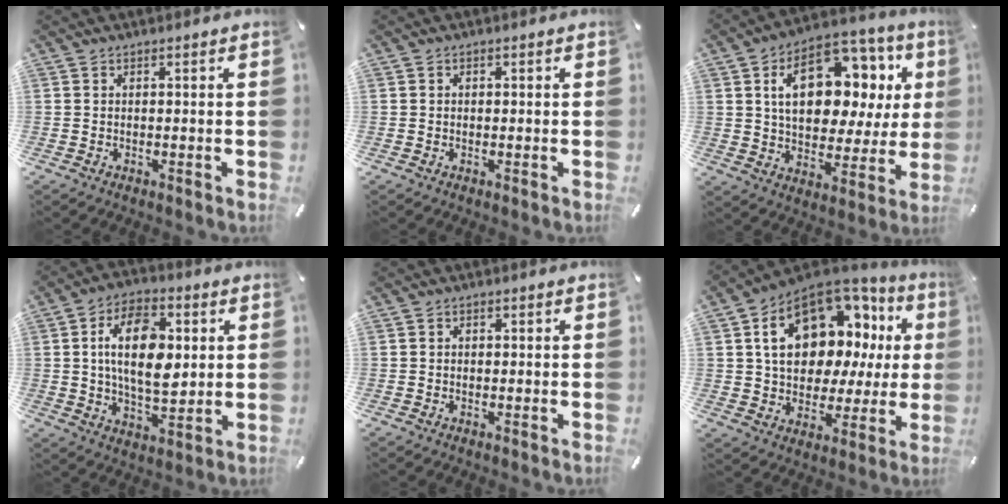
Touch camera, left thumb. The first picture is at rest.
{"total": 0.7, "force": [0.0, 0.6, 0.3], "torque": [-0.006, 0.004, -0.002]}
{"total": 19.1, "force": [7.0, 11.9, 13.2], "torque": [-0.198, -0.026, 0.121]}
{"total": 15.0, "force": [2.4, 9.0, 11.8], "torque": [-0.218, 0.004, 0.039]}
{"total": 1.0, "force": [-0.2, 0.9, 0.4], "torque": [-0.008, 0.005, -0.005]}
{"total": 18.5, "force": [7.2, 12.4, 11.7], "torque": [-0.183, -0.039, 0.131]}